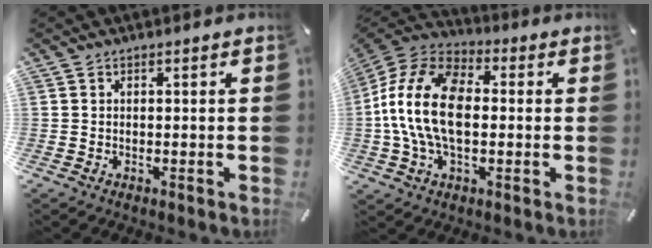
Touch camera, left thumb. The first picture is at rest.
{"total": 17.5, "force": [-0.9, 10.9, 13.6], "torque": [-0.300, 0.009, -0.020]}